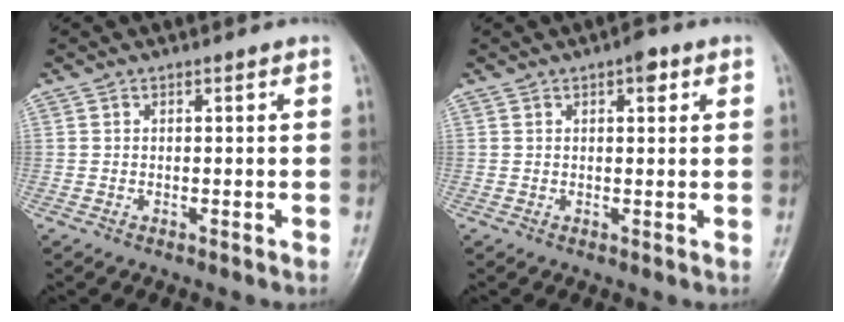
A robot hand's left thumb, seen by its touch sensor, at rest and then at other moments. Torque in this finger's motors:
{"motor_torque": [0.40, 0.27, 0.26, -0.37, 0.00]}